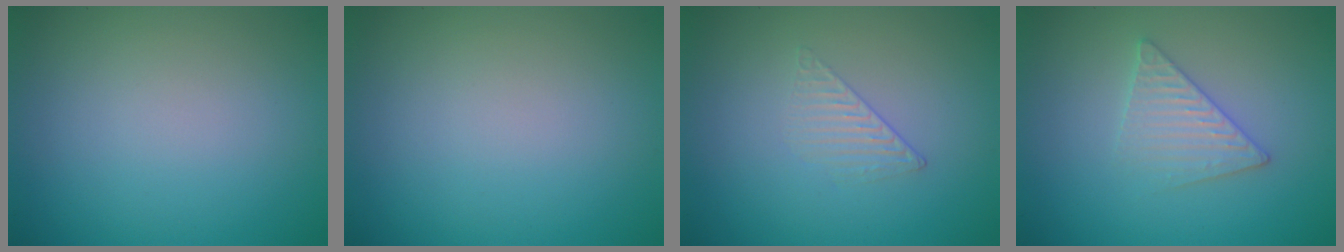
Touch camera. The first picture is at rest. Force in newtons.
{"total": 0.0}
{"total": 1.4, "press": 0.3, "slide": 1.4}
{"total": 2.6, "press": 2.6, "slide": 0.3}